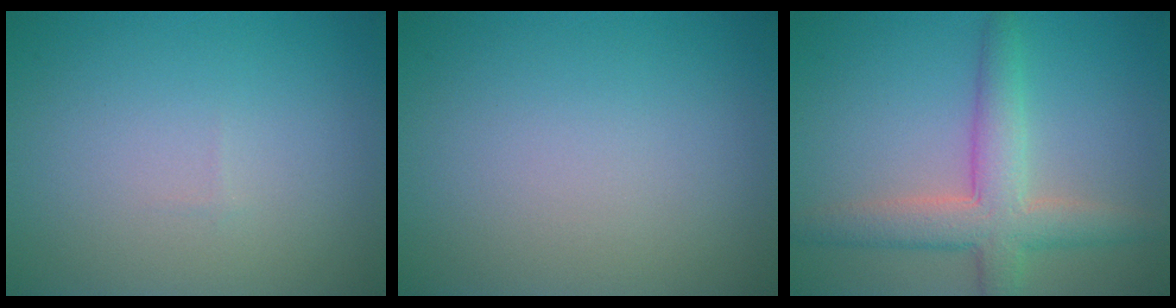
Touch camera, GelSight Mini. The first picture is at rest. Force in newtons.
{"total": 0.0}
{"total": 5.2, "press": 5.2, "slide": 0.3}